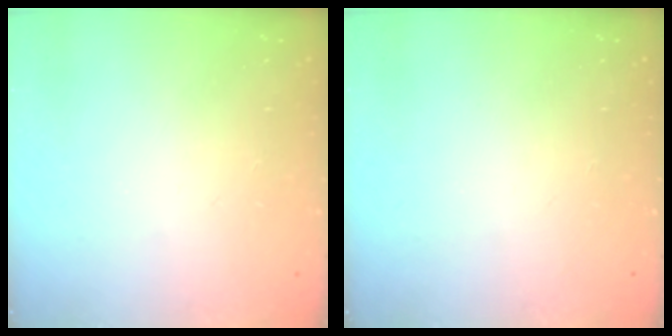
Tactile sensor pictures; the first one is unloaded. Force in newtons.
{"total": 0.0}